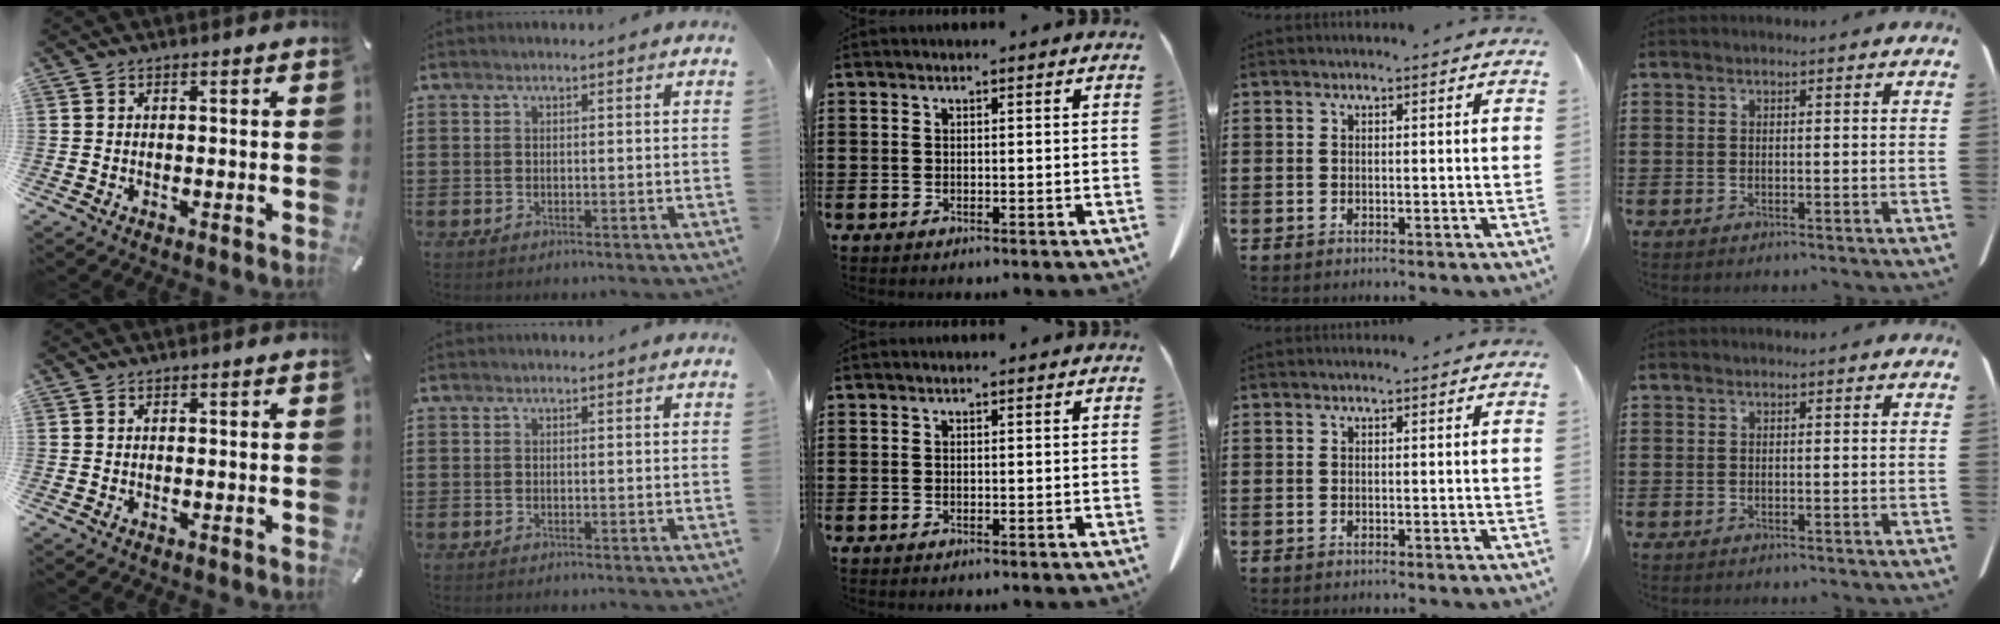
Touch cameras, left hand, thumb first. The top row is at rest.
{}